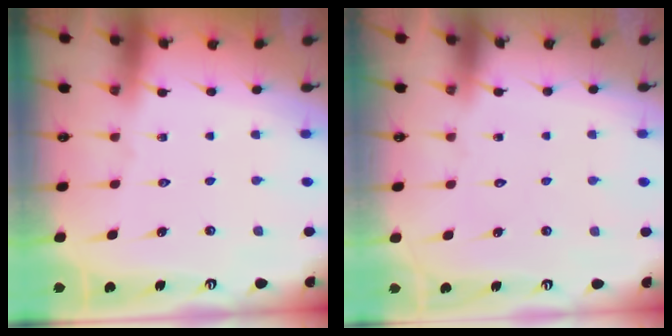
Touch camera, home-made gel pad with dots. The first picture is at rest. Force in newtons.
{"total": 1.6, "press": 1.6, "slide": 0.0}